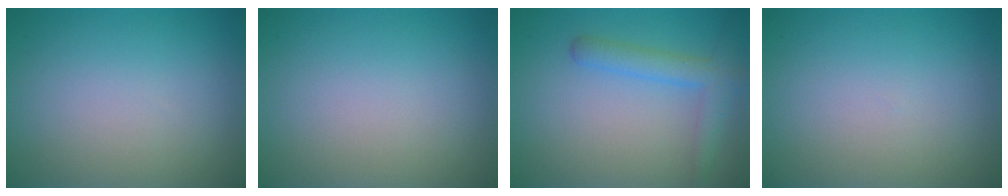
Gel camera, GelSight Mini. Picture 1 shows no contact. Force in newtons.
{"total": 0.0}
{"total": 3.0, "press": 3.0, "slide": 0.2}
{"total": 0.0}